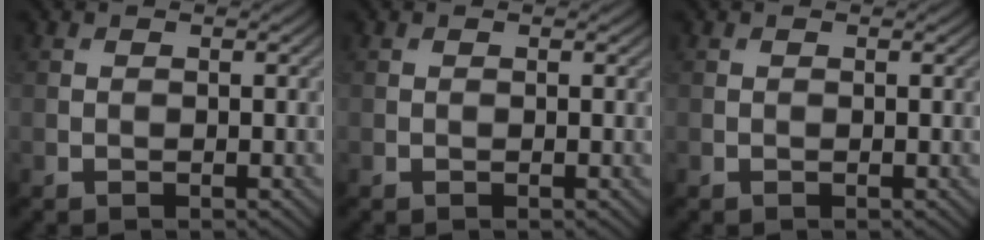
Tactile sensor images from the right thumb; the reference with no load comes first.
{"total": 0.0}
{"total": 0.0}